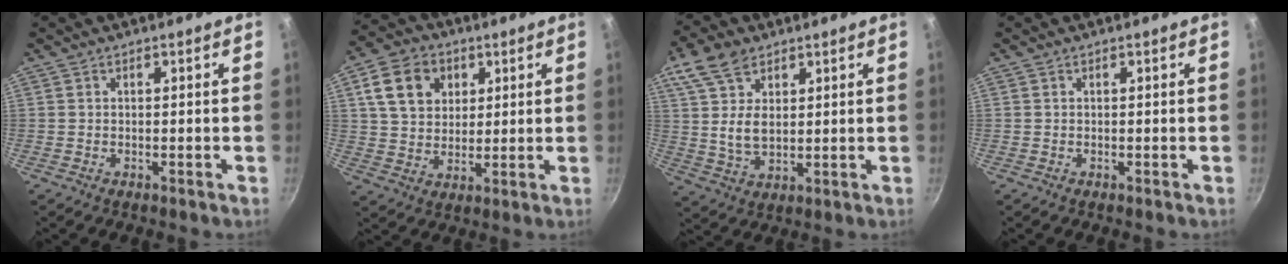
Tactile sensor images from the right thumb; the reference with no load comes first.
{"total": 11.8, "force": [4.1, 9.1, 6.2], "torque": [-0.088, 0.000, 0.069]}
{"total": 11.2, "force": [4.9, 7.2, 7.1], "torque": [-0.115, -0.019, 0.093]}
{"total": 0.0}